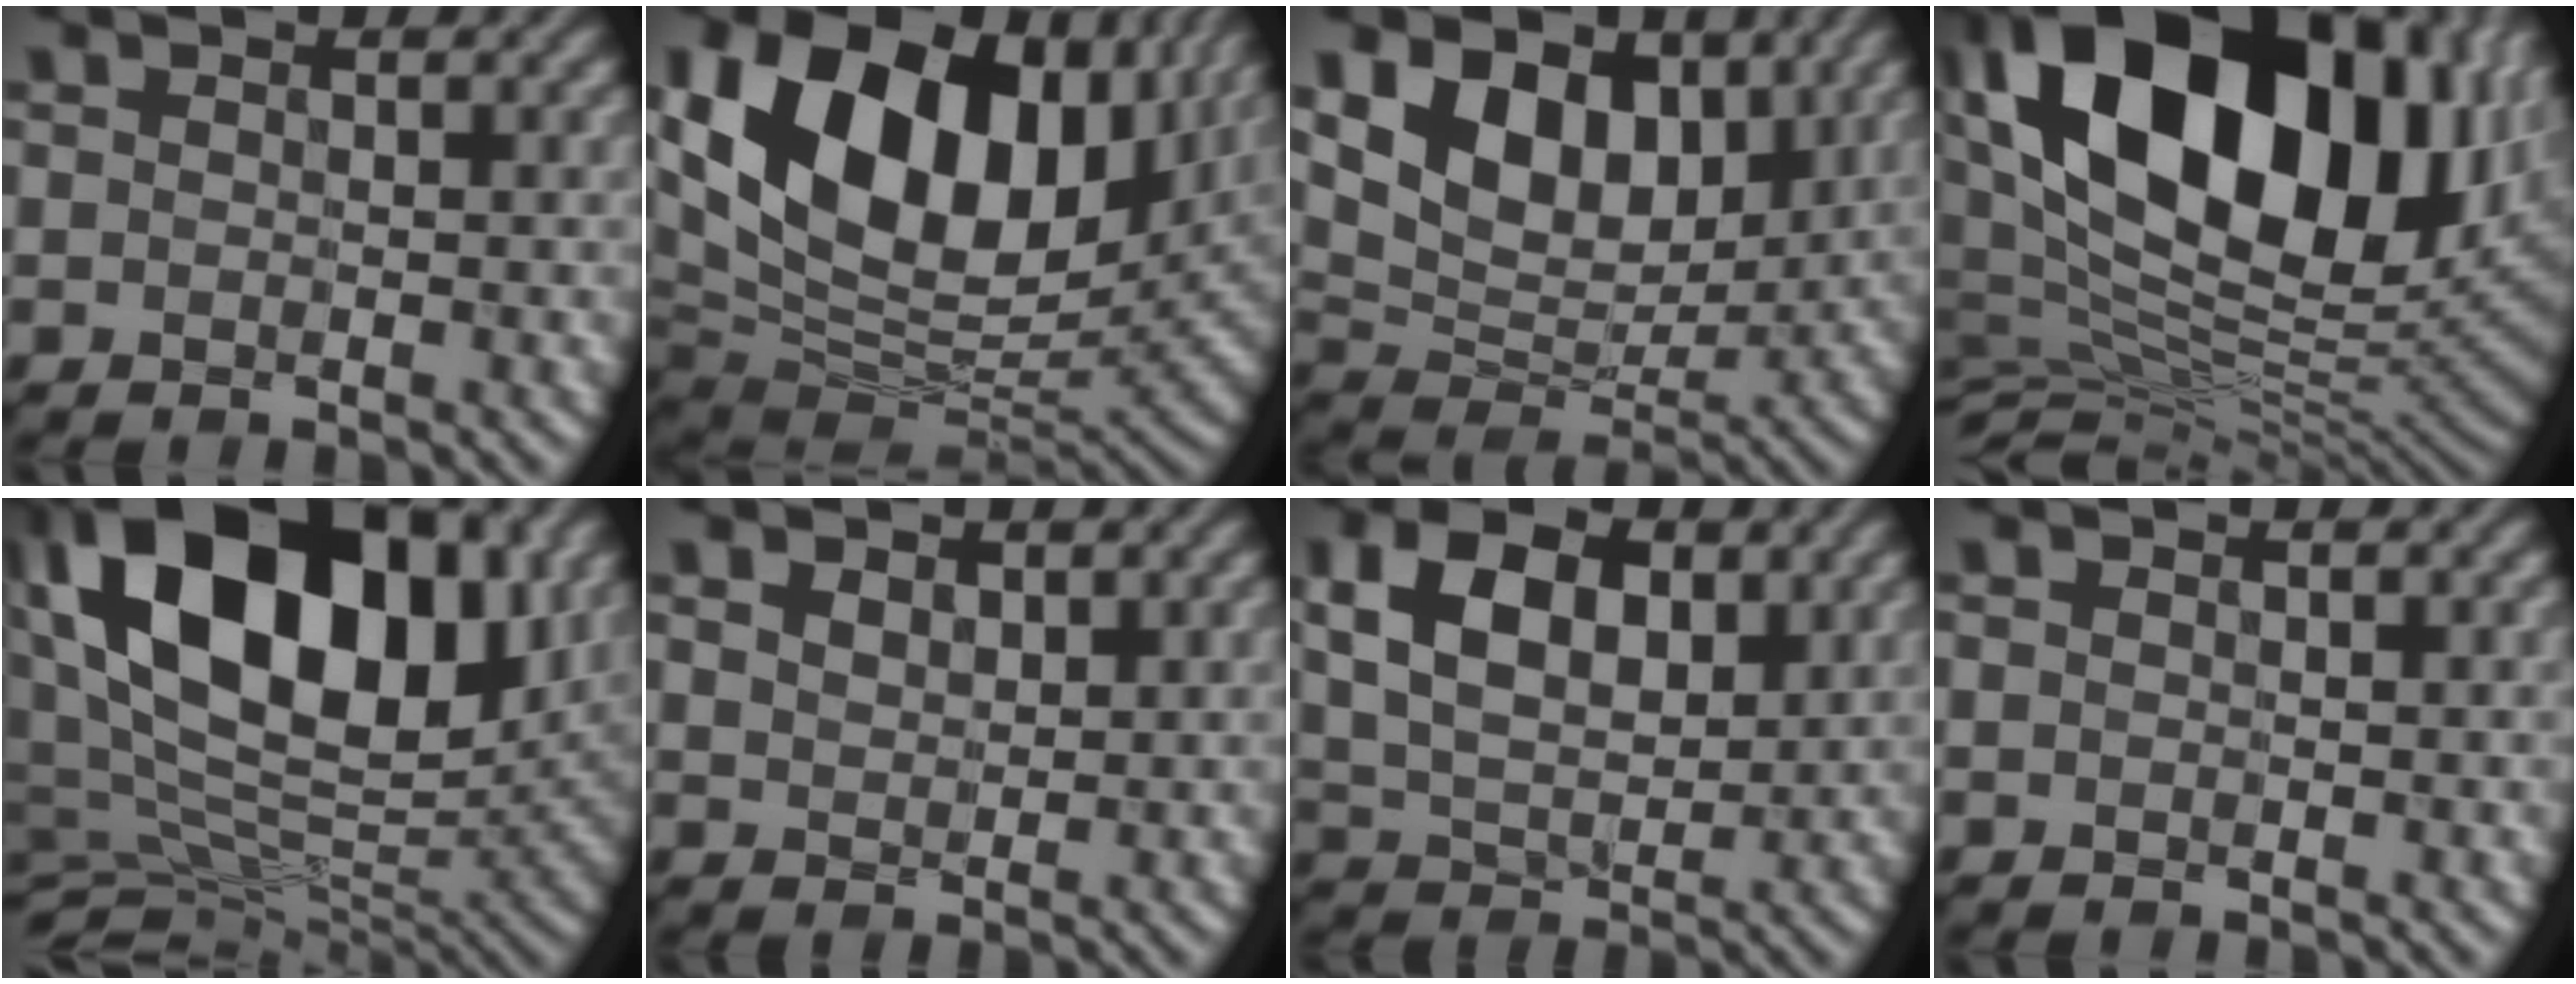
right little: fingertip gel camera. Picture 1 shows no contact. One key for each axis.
{"total": 18.2, "fx": 4.9, "fy": 11.6, "fz": 13.1, "tx": -0.255, "ty": 0.010, "tz": 0.086}
{"total": 10.4, "fx": 4.2, "fy": 6.6, "fz": 6.9, "tx": -0.123, "ty": 0.003, "tz": 0.060}
{"total": 21.8, "fx": 8.4, "fy": 11.9, "fz": 16.2, "tx": -0.279, "ty": 0.040, "tz": 0.140}
{"total": 19.7, "fx": 7.8, "fy": 11.1, "fz": 14.2, "tx": -0.244, "ty": 0.037, "tz": 0.123}
{"total": 2.0, "fx": 1.0, "fy": 1.3, "fz": 1.2, "tx": -0.026, "ty": -0.001, "tz": 0.017}
{"total": 8.0, "fx": 2.3, "fy": 4.8, "fz": 5.9, "tx": -0.117, "ty": 0.008, "tz": 0.037}
{"total": 0.0}